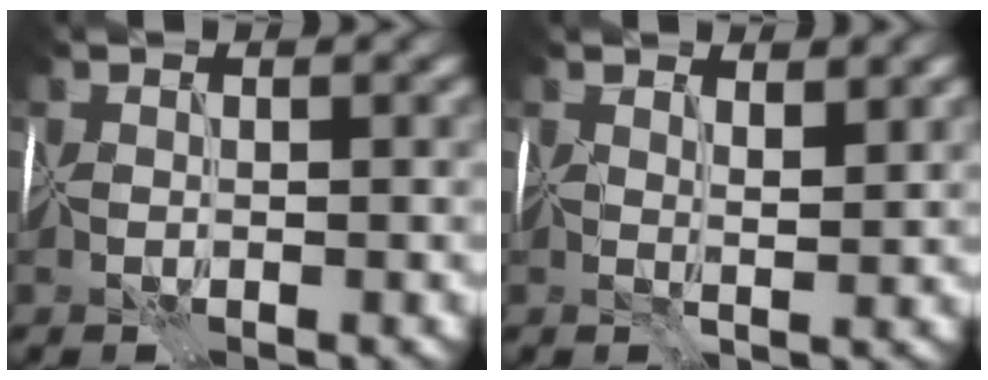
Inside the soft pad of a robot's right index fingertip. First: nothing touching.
{"total": 2.3, "force": [1.6, 0.6, 1.6], "torque": [-0.025, -0.001, 0.027]}